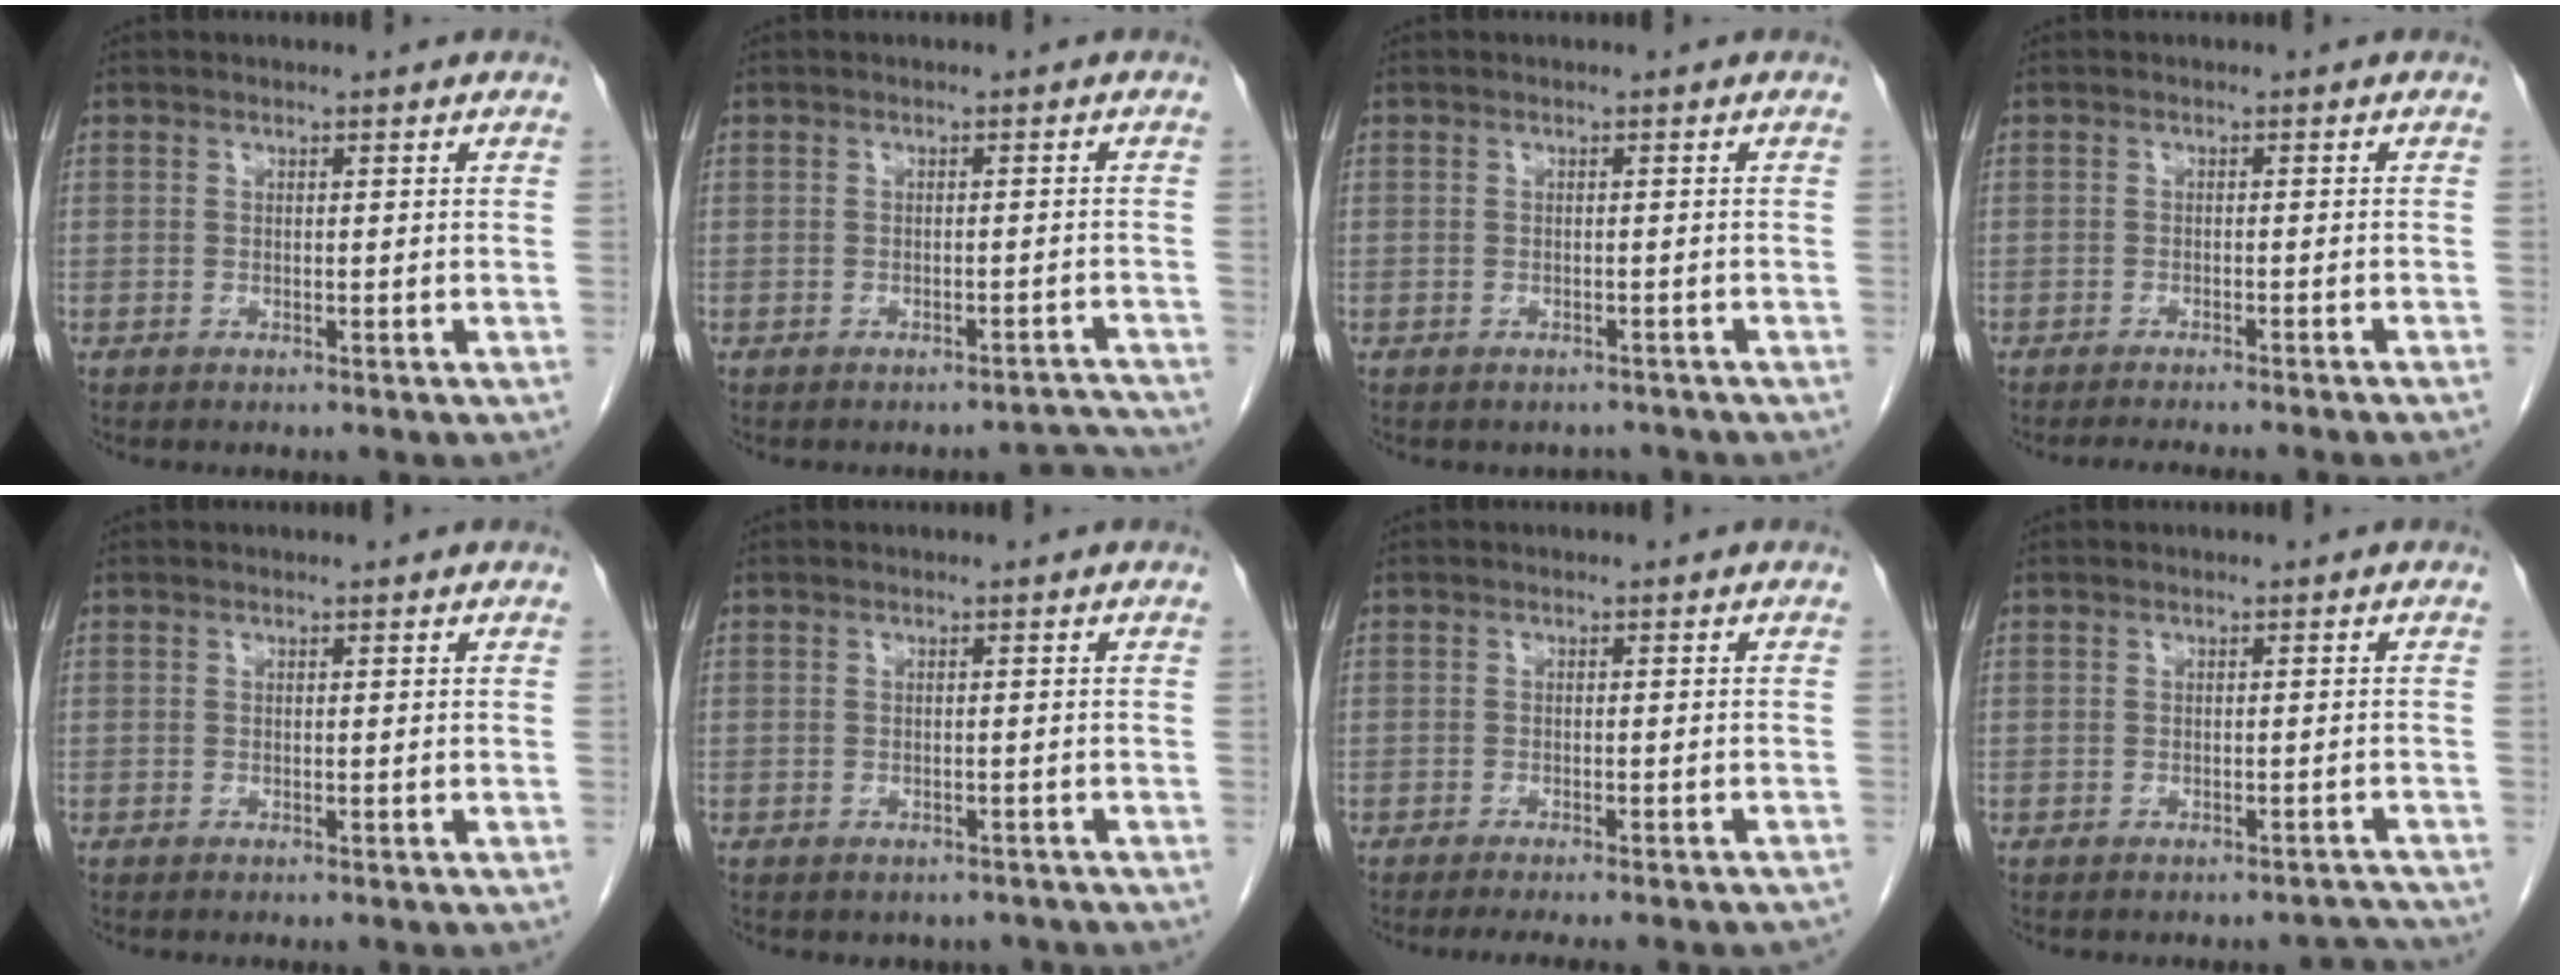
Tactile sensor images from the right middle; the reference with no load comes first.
{"total": 3.5, "force": [-3.5, 0.3, -0.5], "torque": [0.024, 0.013, -0.036]}
{"total": 1.8, "force": [-1.6, 0.8, -0.1], "torque": [-0.002, 0.000, -0.023]}
{"total": 7.9, "force": [-7.1, -0.2, 3.5], "torque": [-0.027, -0.012, -0.090]}
{"total": 0.0}
{"total": 3.1, "force": [-2.6, 1.7, 0.3], "torque": [-0.005, 0.008, -0.031]}
{"total": 11.8, "force": [-10.8, 1.5, 4.7], "torque": [-0.050, -0.008, -0.120]}
{"total": 2.1, "force": [-2.0, 0.6, -0.1], "torque": [0.013, 0.006, -0.020]}